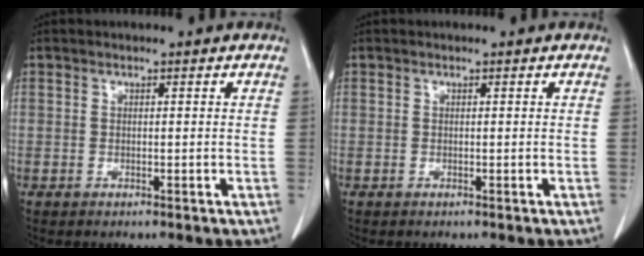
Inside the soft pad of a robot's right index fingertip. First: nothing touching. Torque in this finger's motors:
{"motor_torque": [-0.04, 0.03, 0.01, 0.00]}